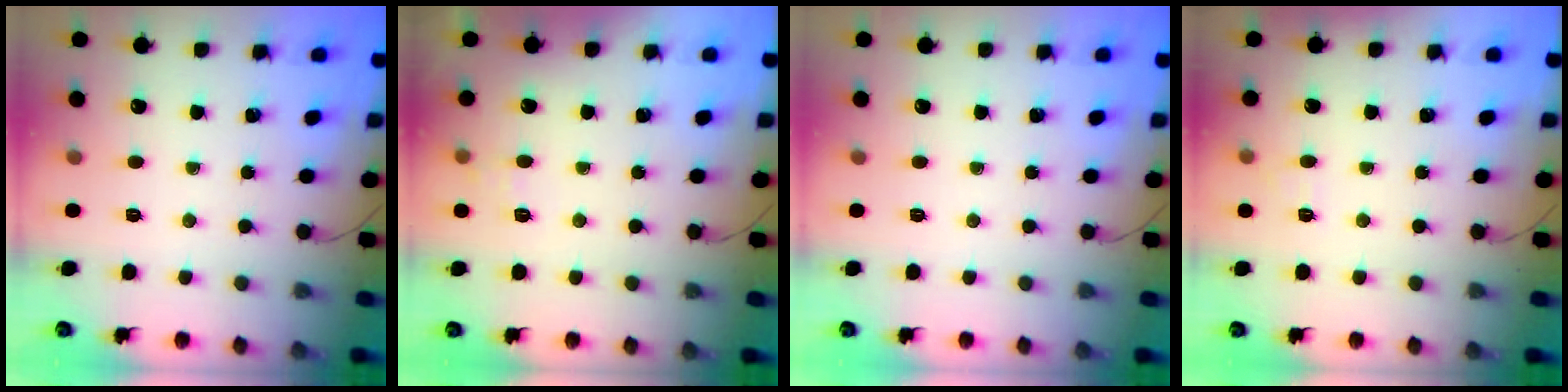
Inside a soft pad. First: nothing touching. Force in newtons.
{"total": 6.0, "press": 5.8, "slide": 1.5}
{"total": 0.0}
{"total": 4.8, "press": 4.6, "slide": 1.3}